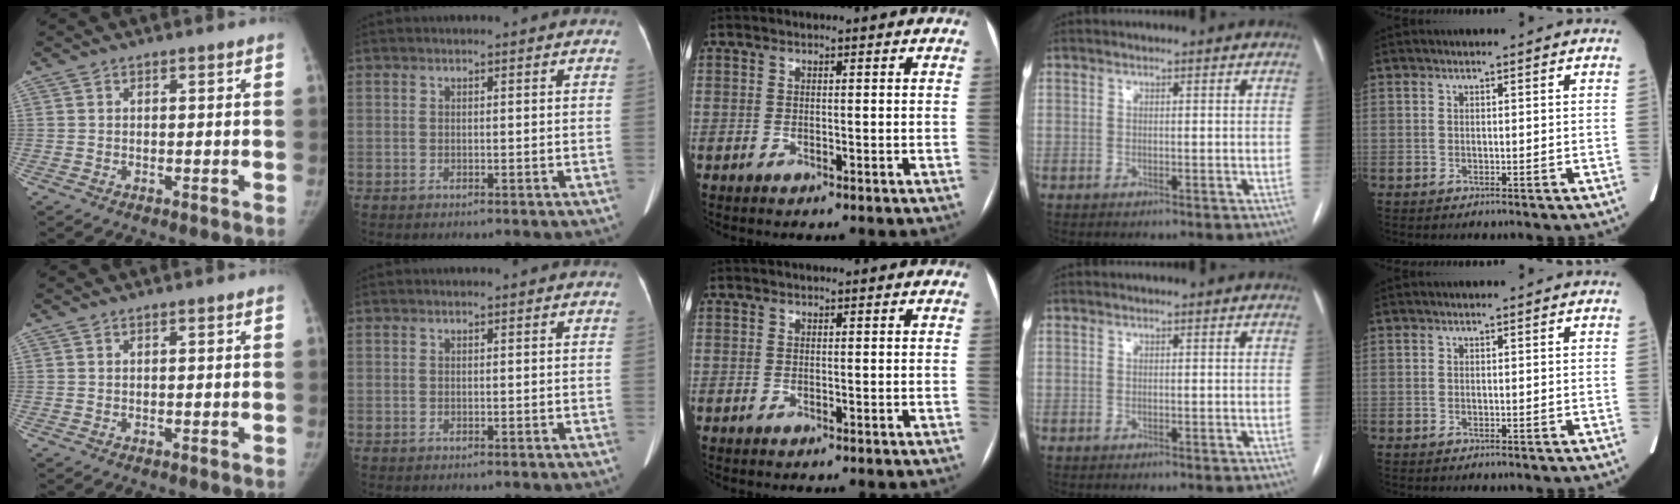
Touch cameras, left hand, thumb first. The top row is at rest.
{}